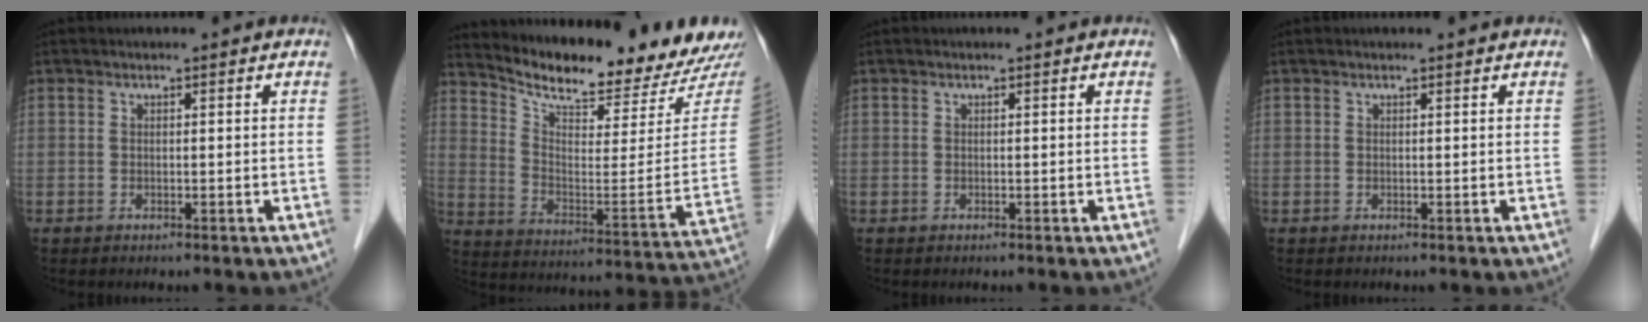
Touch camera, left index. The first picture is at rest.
{"total": 20.0, "force": [19.1, 1.4, 5.8], "torque": [-0.108, -0.085, 0.266]}
{"total": 0.0}
{"total": 1.0, "force": [0.9, 0.0, 0.3], "torque": [-0.009, 0.008, 0.014]}